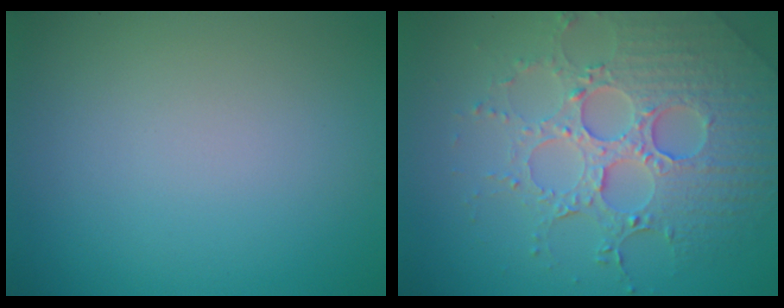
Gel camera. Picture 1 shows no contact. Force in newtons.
{"total": 6.4, "press": 5.1, "slide": 3.8}